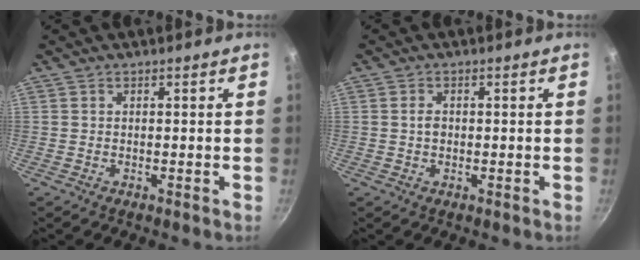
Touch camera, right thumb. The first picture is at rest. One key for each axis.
{"total": 1.8, "fx": 0.0, "fy": 1.3, "fz": 1.2, "tx": -0.020, "ty": 0.003, "tz": -0.001}